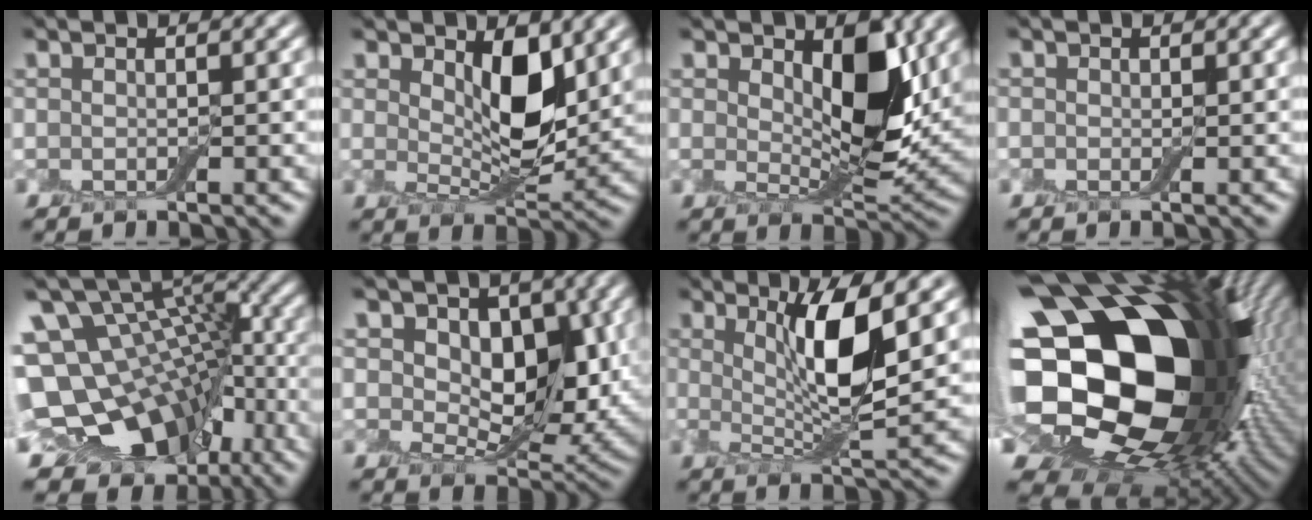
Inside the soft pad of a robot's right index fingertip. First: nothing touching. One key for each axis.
{"total": 4.4, "fx": 1.8, "fy": 1.9, "fz": 3.5, "tx": -0.065, "ty": -0.010, "tz": 0.031}
{"total": 5.4, "fx": 2.0, "fy": 2.5, "fz": 4.3, "tx": -0.070, "ty": -0.009, "tz": 0.035}
{"total": 0.0}
{"total": 14.1, "fx": -3.9, "fy": 11.0, "fz": 7.9, "tx": -0.139, "ty": -0.011, "tz": -0.033}
{"total": 9.0, "fx": 3.2, "fy": 5.8, "fz": 6.1, "tx": -0.090, "ty": -0.002, "tz": 0.028}
{"total": 5.5, "fx": 1.8, "fy": 0.7, "fz": 5.2, "tx": -0.093, "ty": -0.008, "tz": 0.034}
{"total": 23.0, "fx": -0.2, "fy": 16.8, "fz": 15.7, "tx": -0.272, "ty": -0.062, "tz": -0.019}